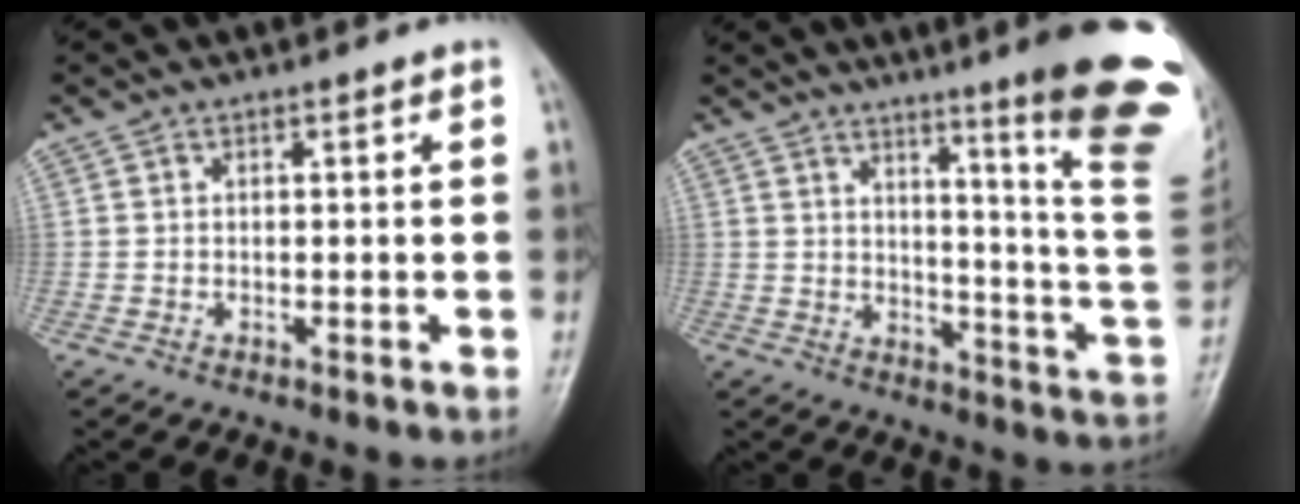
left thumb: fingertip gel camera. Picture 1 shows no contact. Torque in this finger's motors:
{"motor_torque": [3.57, 1.43, 1.67, -1.10, 0.36]}